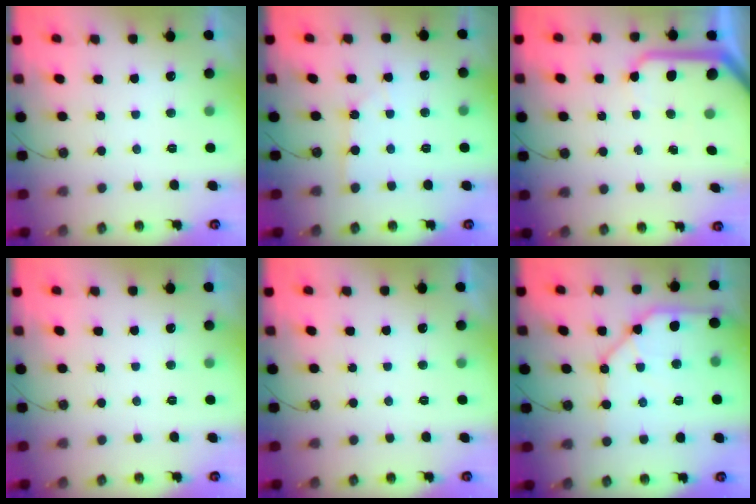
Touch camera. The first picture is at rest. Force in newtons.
{"total": 2.2, "press": 2.2, "slide": 0.3}
{"total": 11.4, "press": 11.3, "slide": 1.1}
{"total": 0.0}
{"total": 0.0}
{"total": 11.1, "press": 11.0, "slide": 1.1}